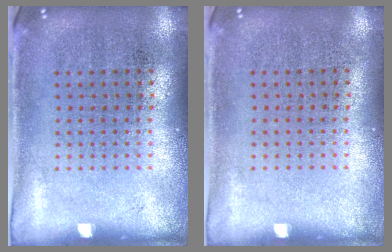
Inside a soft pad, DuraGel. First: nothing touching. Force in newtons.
{"total": 0.0}